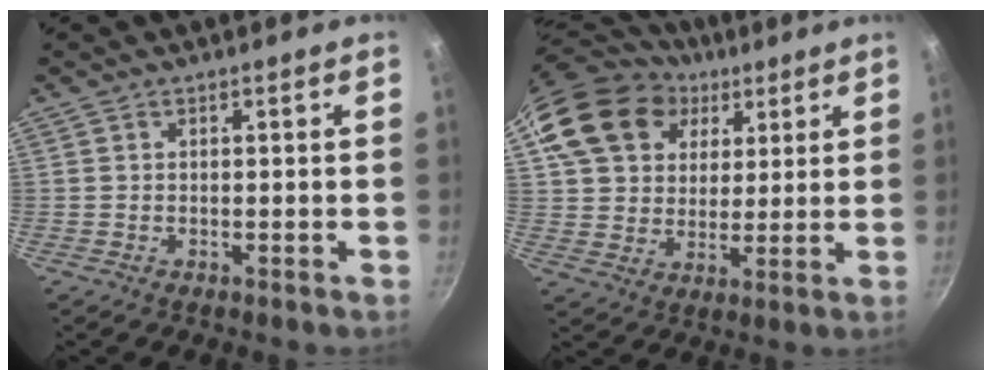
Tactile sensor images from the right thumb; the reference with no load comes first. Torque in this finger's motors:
{"motor_torque": [0.13, 2.61, -0.05, 0.27, 0.27]}